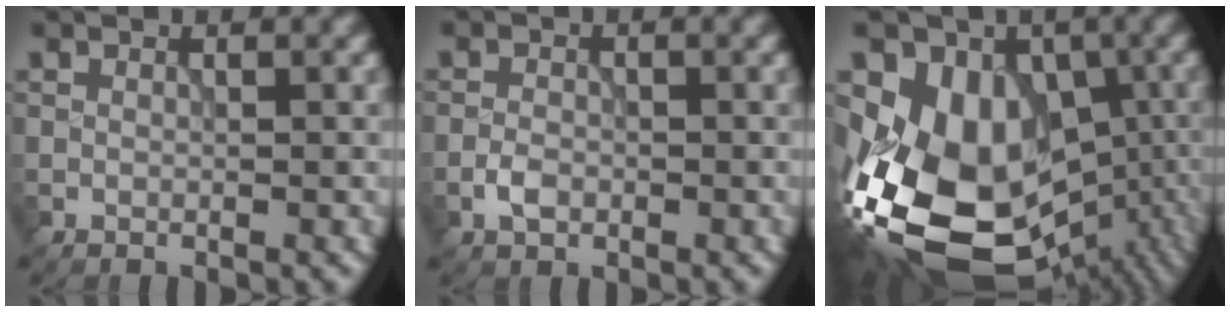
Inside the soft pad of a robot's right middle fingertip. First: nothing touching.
{"total": 1.7, "force": [-0.8, 1.1, 1.0], "torque": [-0.019, 0.001, -0.017]}
{"total": 18.9, "force": [-6.1, 13.8, 11.4], "torque": [-0.195, 0.000, -0.083]}